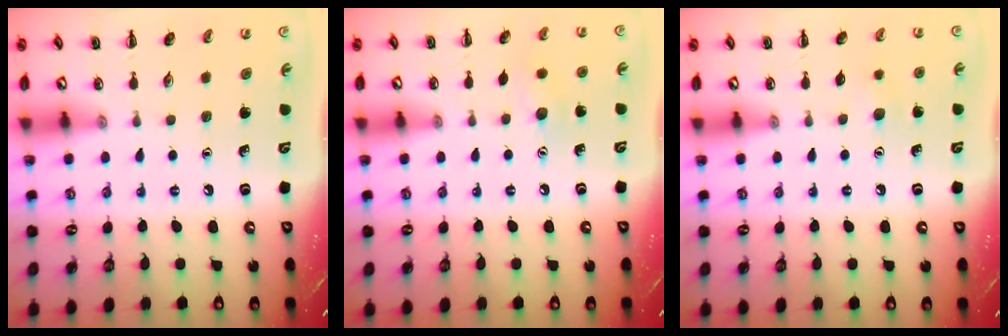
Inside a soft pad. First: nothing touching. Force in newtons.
{"total": 7.1, "press": 7.0, "slide": 1.3}
{"total": 5.5, "press": 5.4, "slide": 1.0}